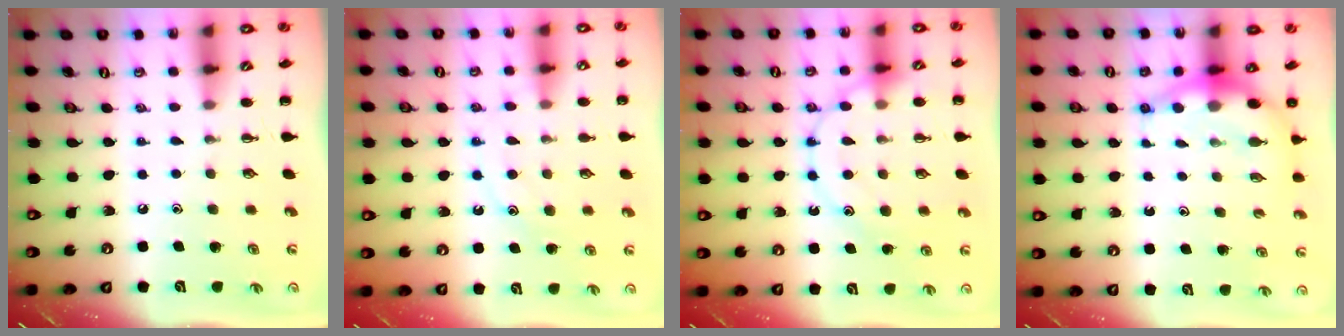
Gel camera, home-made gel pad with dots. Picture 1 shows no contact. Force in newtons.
{"total": 12.3, "press": 12.2, "slide": 0.8}
{"total": 14.5, "press": 14.4, "slide": 1.3}
{"total": 7.4, "press": 7.2, "slide": 1.8}